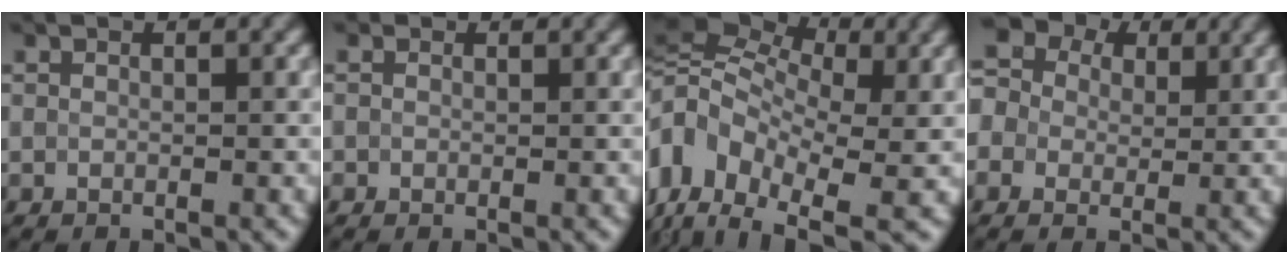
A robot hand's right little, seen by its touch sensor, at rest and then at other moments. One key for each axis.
{"total": 0.8, "fx": 0.2, "fy": 0.7, "fz": 0.0, "tx": 0.004, "ty": -0.002, "tz": -0.004}
{"total": 12.3, "fx": -2.1, "fy": 8.0, "fz": 9.1, "tx": -0.193, "ty": 0.020, "tz": -0.022}
{"total": 11.0, "fx": 3.5, "fy": 8.9, "fz": 5.3, "tx": -0.127, "ty": 0.050, "tz": 0.027}